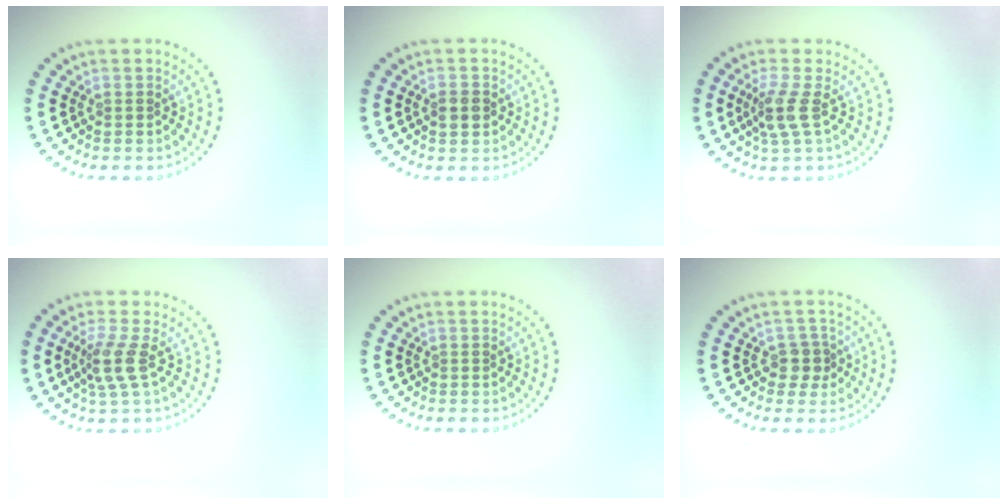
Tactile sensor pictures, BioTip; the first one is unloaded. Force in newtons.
{"total": 2.0, "press": 2.0, "slide": 0.2}
{"total": 2.4, "press": 1.9, "slide": 1.5}
{"total": 2.6, "press": 2.1, "slide": 1.7}
{"total": 0.0}
{"total": 1.9, "press": 1.6, "slide": 1.0}